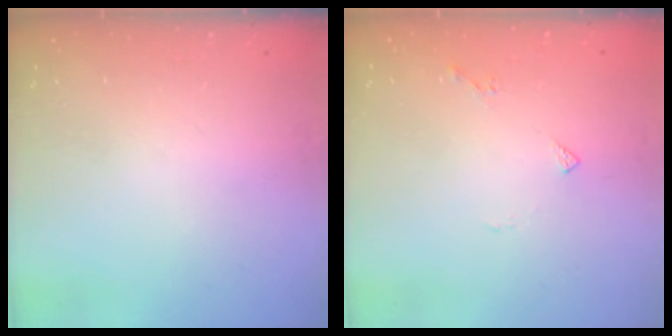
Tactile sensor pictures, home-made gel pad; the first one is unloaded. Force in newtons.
{"total": 4.0, "press": 4.0, "slide": 0.8}